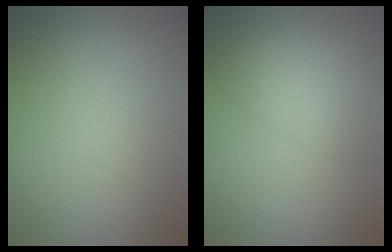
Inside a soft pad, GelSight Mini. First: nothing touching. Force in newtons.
{"total": 4.2, "press": 4.2, "slide": 0.2}